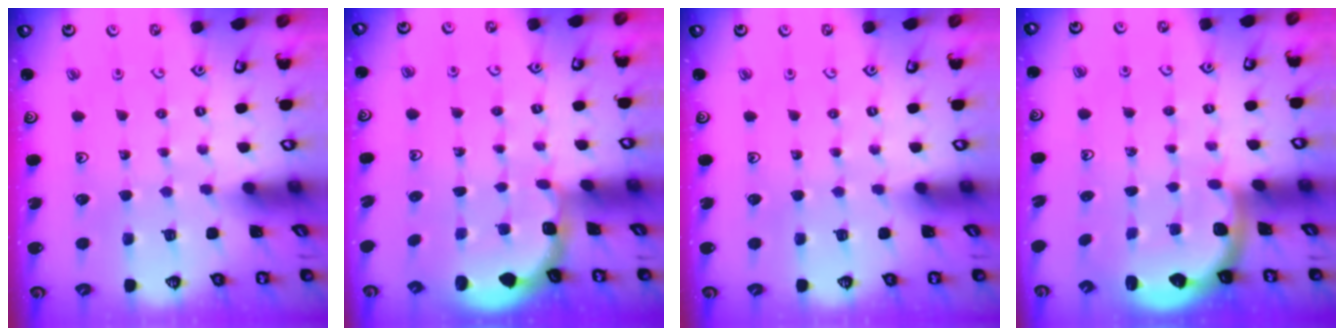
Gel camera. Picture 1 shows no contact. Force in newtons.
{"total": 1.8, "press": 1.6, "slide": 0.7}
{"total": 0.0}
{"total": 2.1, "press": 1.9, "slide": 0.8}